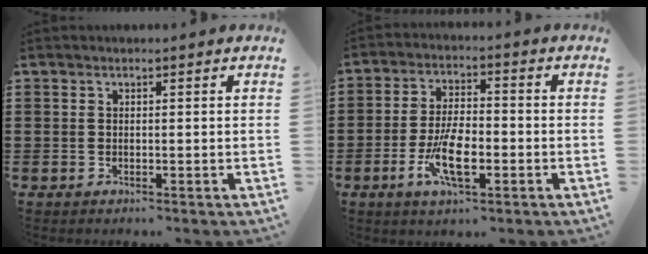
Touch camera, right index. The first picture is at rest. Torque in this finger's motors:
{"motor_torque": [1.07, 1.07, 0.26, 0.21]}